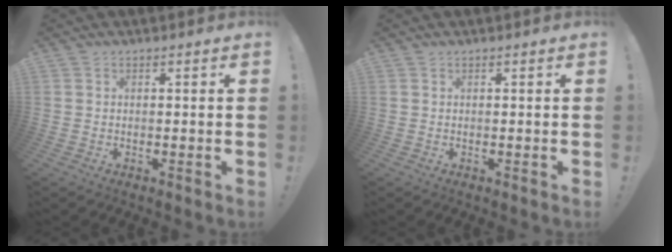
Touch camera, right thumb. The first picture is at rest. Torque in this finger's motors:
{"motor_torque": [0.07, -0.04, 0.46, -0.11, 0.04]}